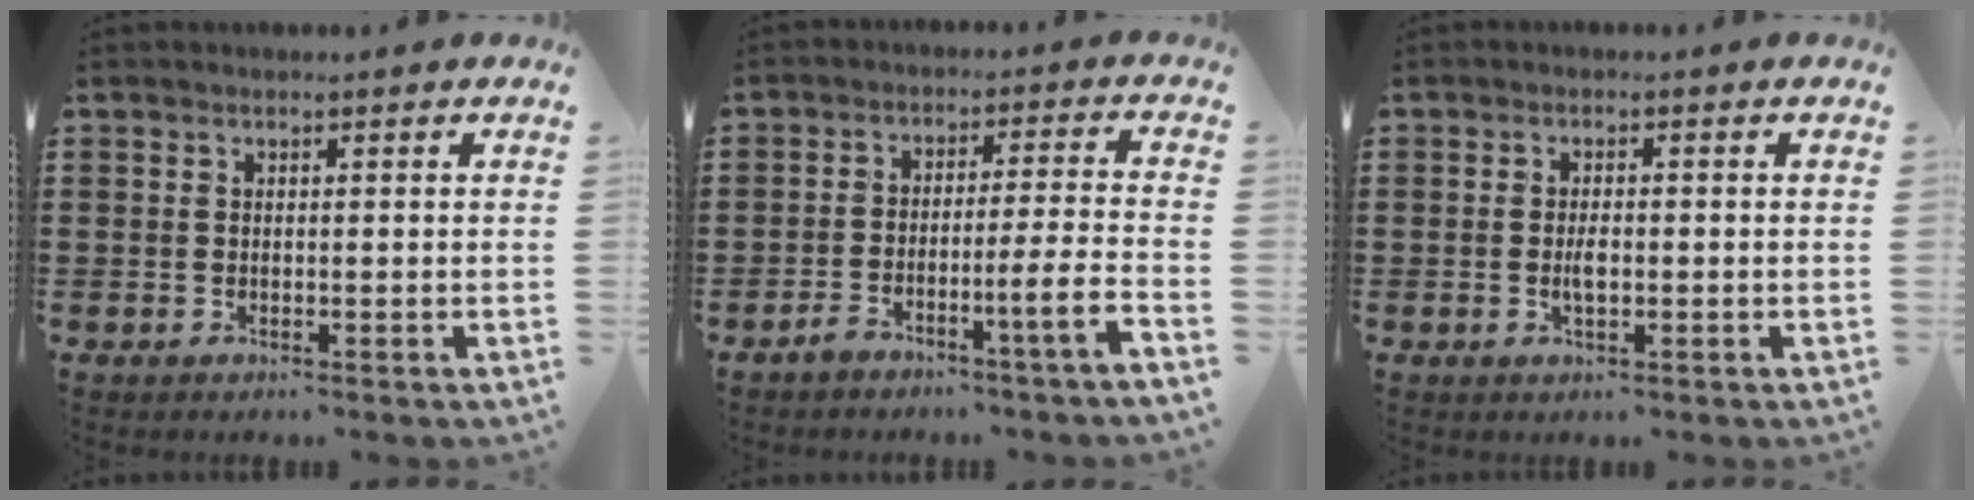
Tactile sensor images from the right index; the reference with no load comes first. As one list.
[{"total": 5.9, "force": [-3.8, -0.7, 4.5], "torque": [-0.074, -0.004, -0.069]}, {"total": 2.5, "force": [-0.3, 1.0, 2.3], "torque": [-0.042, 0.001, -0.006]}]